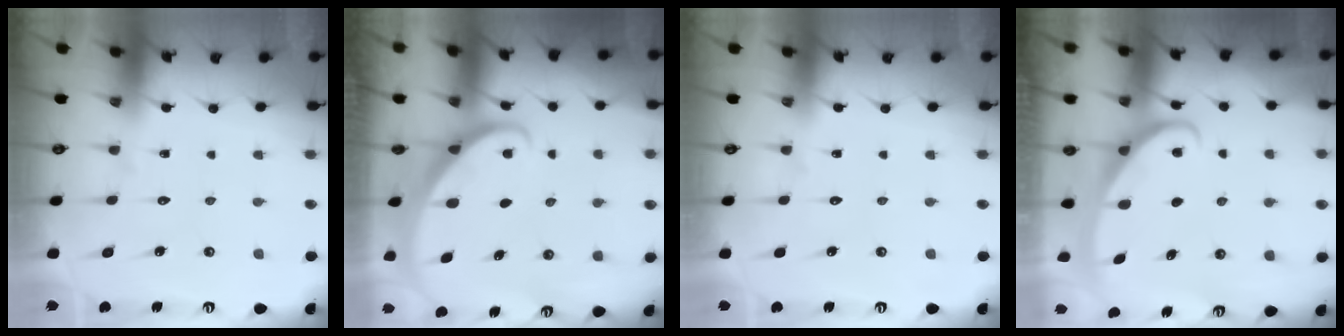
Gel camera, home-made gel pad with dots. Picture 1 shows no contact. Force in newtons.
{"total": 1.8, "press": 1.8, "slide": 0.0}
{"total": 0.0}
{"total": 2.8, "press": 2.8, "slide": 0.4}